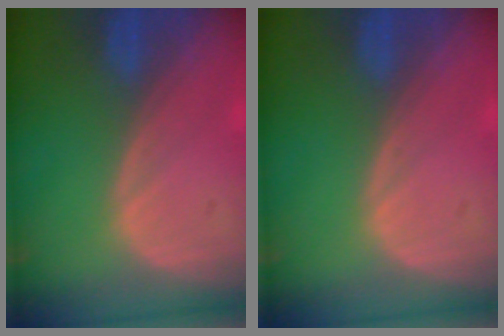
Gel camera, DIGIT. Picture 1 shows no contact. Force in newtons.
{"total": 0.0}